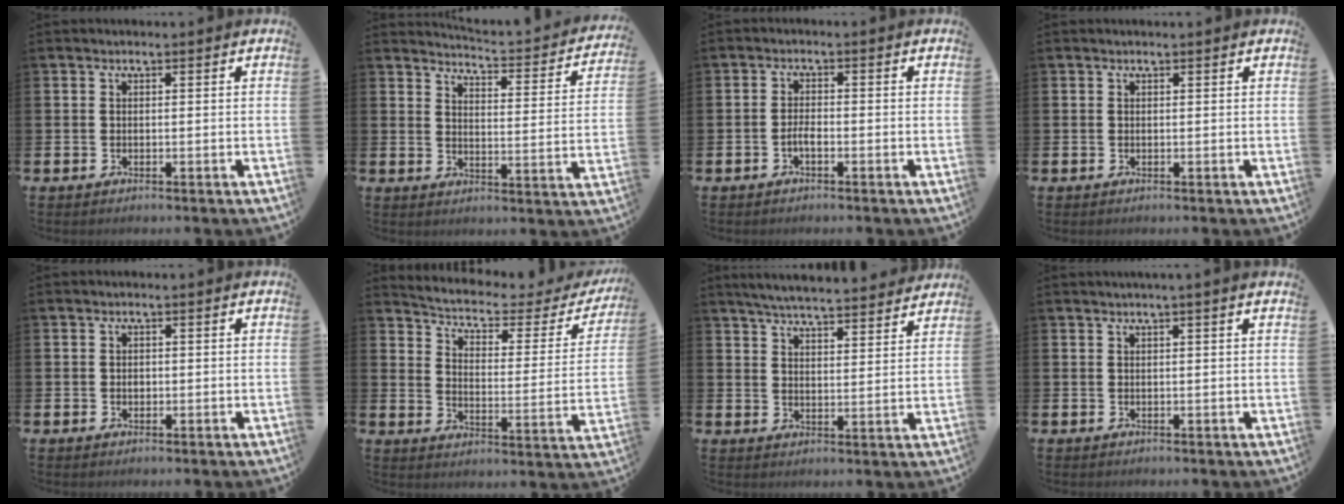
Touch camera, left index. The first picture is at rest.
{"total": 3.5, "force": [3.4, 0.0, 0.7], "torque": [-0.025, -0.038, 0.050]}
{"total": 1.4, "force": [-0.7, 0.5, 1.1], "torque": [-0.020, 0.000, -0.014]}
{"total": 0.0}
{"total": 0.8, "force": [0.1, 0.7, 0.4], "torque": [0.002, 0.002, -0.003]}
{"total": 4.2, "force": [3.4, 1.6, 1.8], "torque": [-0.060, -0.029, 0.048]}
{"total": 5.9, "force": [5.8, 0.3, 1.1], "torque": [-0.036, -0.036, 0.101]}
{"total": 1.0, "force": [0.7, -0.5, 0.6], "torque": [-0.013, -0.001, 0.013]}